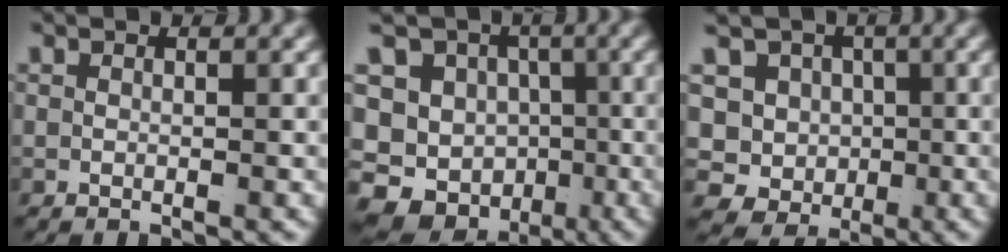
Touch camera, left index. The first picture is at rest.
{"total": 19.5, "force": [-6.1, 16.9, 7.6], "torque": [-0.187, -0.083, -0.100]}
{"total": 14.6, "force": [-2.8, 13.8, 4.2], "torque": [-0.137, -0.080, -0.044]}